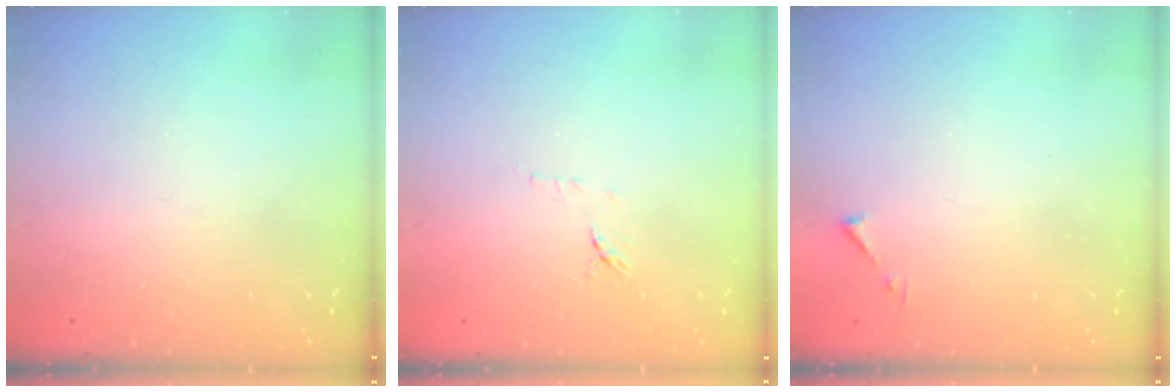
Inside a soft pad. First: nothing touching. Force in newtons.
{"total": 8.0, "press": 7.9, "slide": 0.9}
{"total": 3.2, "press": 3.2, "slide": 0.4}